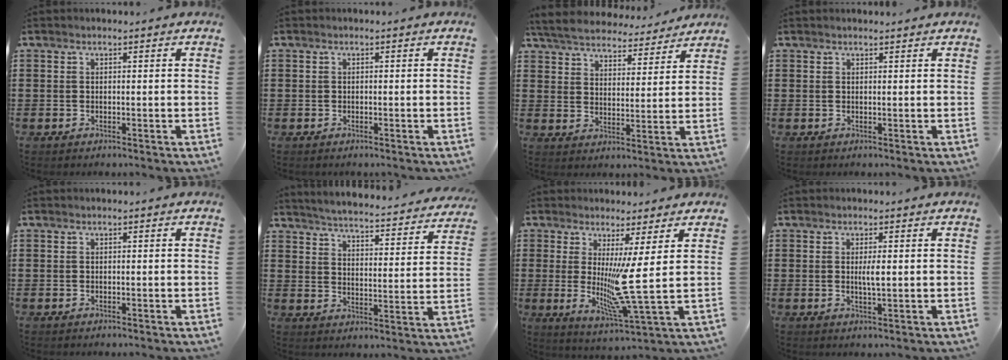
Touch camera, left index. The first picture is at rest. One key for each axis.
{"total": 0.0}
{"total": 5.8, "fx": 5.7, "fy": 0.6, "fz": 1.0, "tx": -0.048, "ty": -0.036, "tz": 0.098}
{"total": 0.7, "fx": 0.7, "fy": 0.0, "fz": 0.1, "tx": -0.003, "ty": 0.000, "tz": 0.014}
{"total": 0.0}
{"total": 3.8, "fx": 3.7, "fy": -0.6, "fz": 0.6, "tx": -0.034, "ty": -0.039, "tz": 0.056}
{"total": 8.6, "fx": 1.6, "fy": -0.7, "fz": 8.4, "tx": -0.139, "ty": -0.038, "tz": 0.022}
{"total": 2.4, "fx": 0.3, "fy": 0.4, "fz": 2.3, "tx": -0.046, "ty": -0.002, "tz": 0.003}